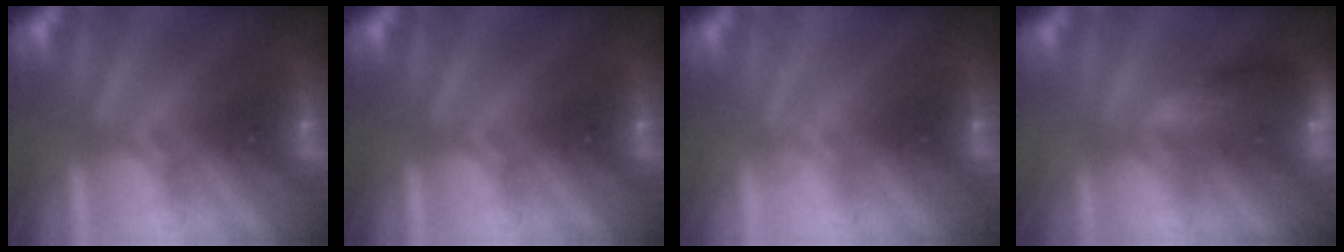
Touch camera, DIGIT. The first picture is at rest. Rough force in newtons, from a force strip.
{"total": 0.0}
{"total": 3.6}
{"total": 7.3}